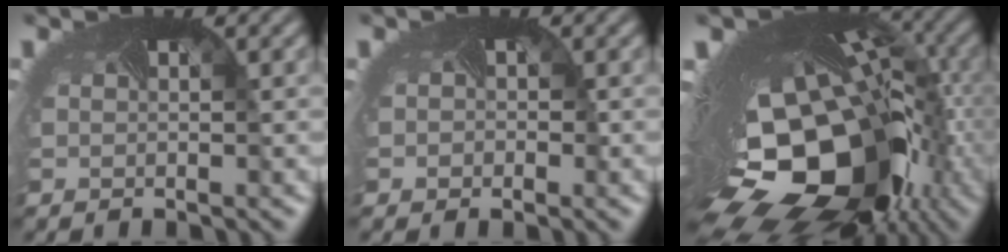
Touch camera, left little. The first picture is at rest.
{"total": 1.2, "force": [0.1, 1.2, 0.3], "torque": [-0.002, -0.006, -0.002]}
{"total": 21.5, "force": [-5.8, 13.9, 15.3], "torque": [-0.286, -0.038, -0.093]}